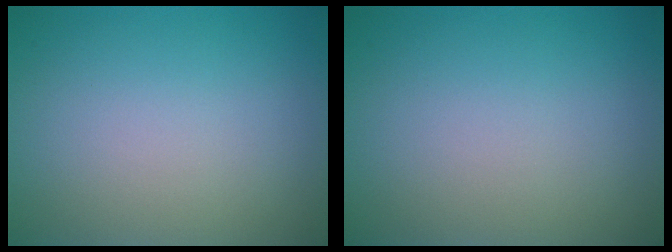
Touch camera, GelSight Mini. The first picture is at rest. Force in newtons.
{"total": 0.0}